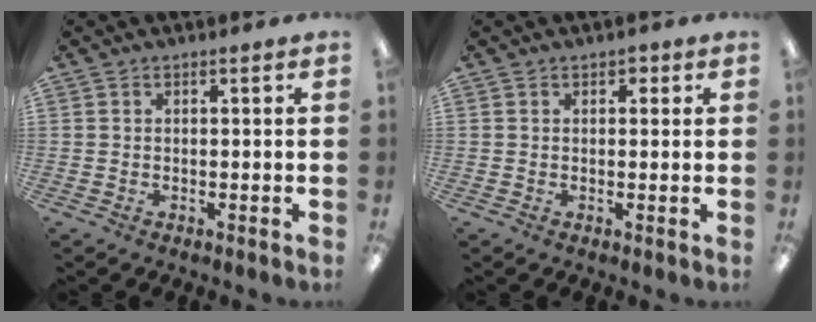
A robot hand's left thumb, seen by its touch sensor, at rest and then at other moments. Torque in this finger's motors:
{"motor_torque": [-0.36, -0.04, 0.11, 0.02, 0.00]}